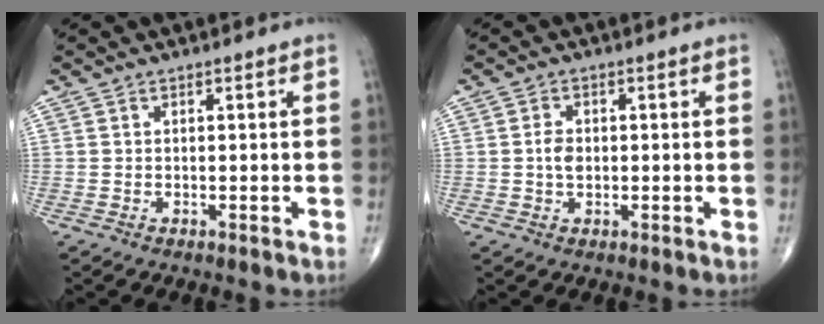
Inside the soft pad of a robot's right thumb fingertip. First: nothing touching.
{"total": 2.9, "force": [0.0, 2.0, 2.1], "torque": [-0.035, 0.003, -0.001]}